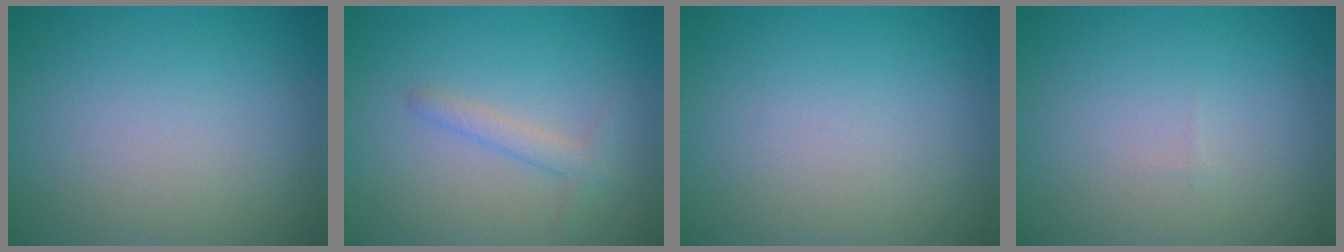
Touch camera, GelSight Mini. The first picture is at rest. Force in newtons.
{"total": 1.7, "press": 1.7, "slide": 0.1}
{"total": 0.0}
{"total": 0.0}